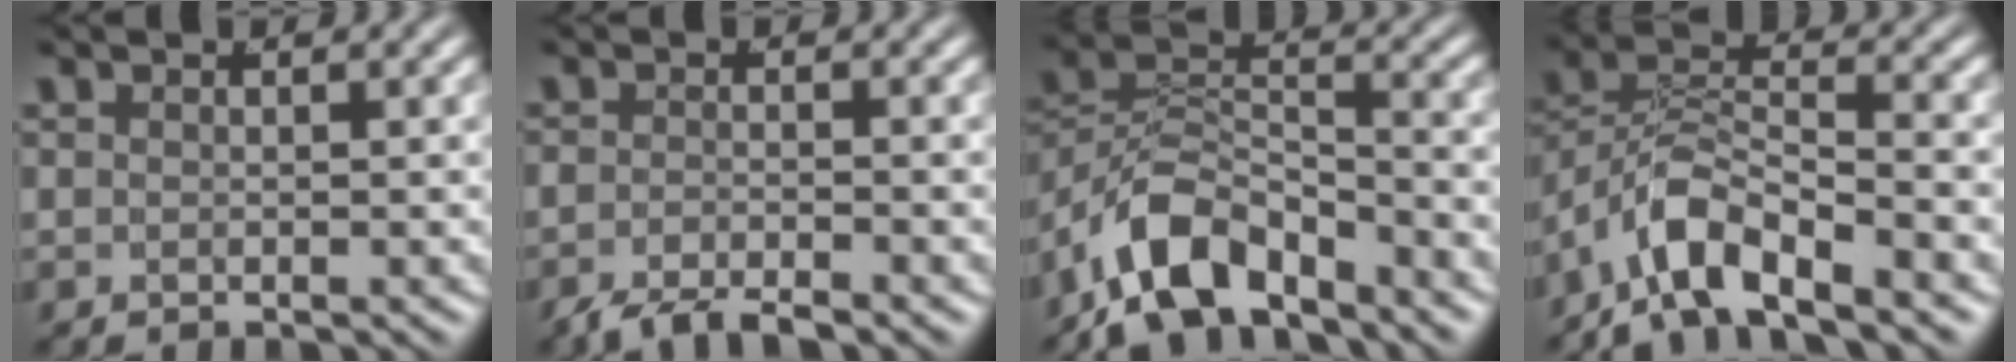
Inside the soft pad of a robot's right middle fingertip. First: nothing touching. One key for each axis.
{"total": 2.8, "fx": -2.6, "fy": 0.3, "fz": 1.1, "tx": -0.021, "ty": -0.006, "tz": -0.045}
{"total": 7.1, "fx": -4.3, "fy": 4.0, "fz": 4.1, "tx": -0.082, "ty": -0.016, "tz": -0.070}
{"total": 5.4, "fx": -2.9, "fy": 2.9, "fz": 3.5, "tx": -0.086, "ty": -0.009, "tz": -0.045}